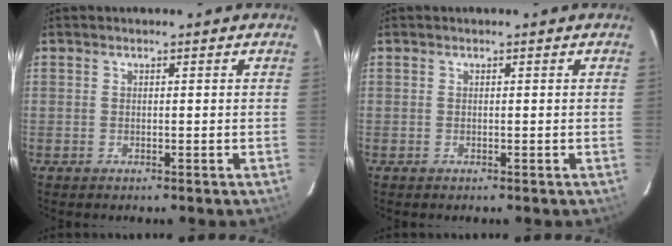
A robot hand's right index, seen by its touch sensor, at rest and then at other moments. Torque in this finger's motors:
{"motor_torque": [0.00, 0.00, 0.01, 0.00]}